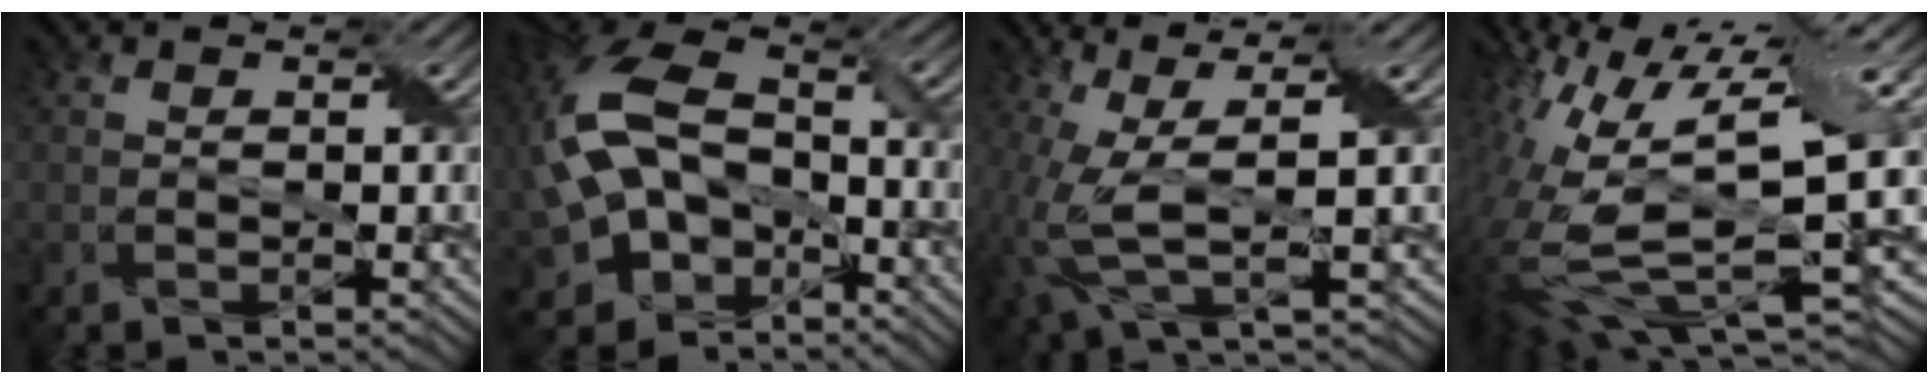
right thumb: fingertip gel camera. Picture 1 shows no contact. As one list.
[{"total": 16.1, "force": [-2.1, 11.2, 11.4], "torque": [-0.272, -0.011, -0.032]}, {"total": 9.2, "force": [-0.8, 3.1, 8.6], "torque": [-0.205, -0.002, -0.013]}, {"total": 15.3, "force": [1.0, 4.5, 14.6], "torque": [-0.325, -0.014, 0.041]}]